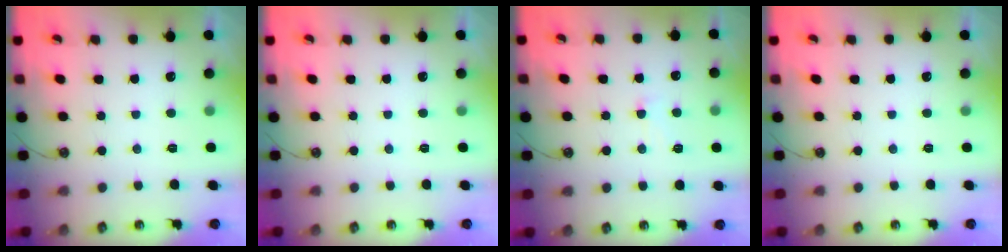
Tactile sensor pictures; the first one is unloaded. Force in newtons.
{"total": 0.0}
{"total": 0.7, "press": 0.1, "slide": 0.7}
{"total": 0.0}